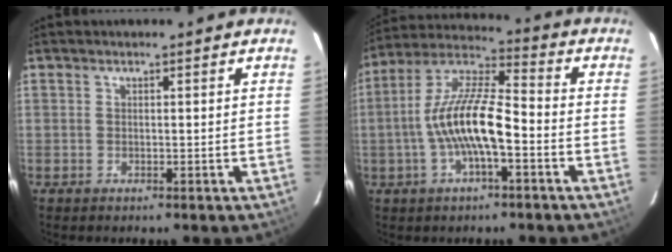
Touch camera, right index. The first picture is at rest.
{"total": 13.1, "force": [-3.3, 3.3, 12.2], "torque": [-0.243, 0.010, -0.065]}